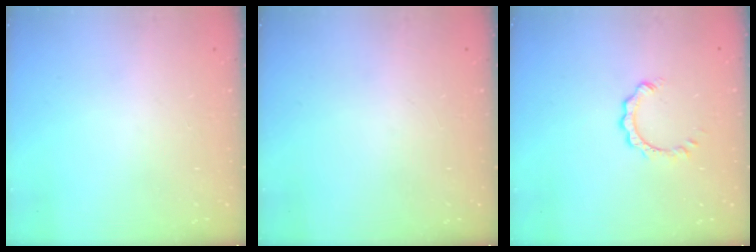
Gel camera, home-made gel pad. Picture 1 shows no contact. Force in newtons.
{"total": 0.0}
{"total": 3.3, "press": 3.3, "slide": 0.4}